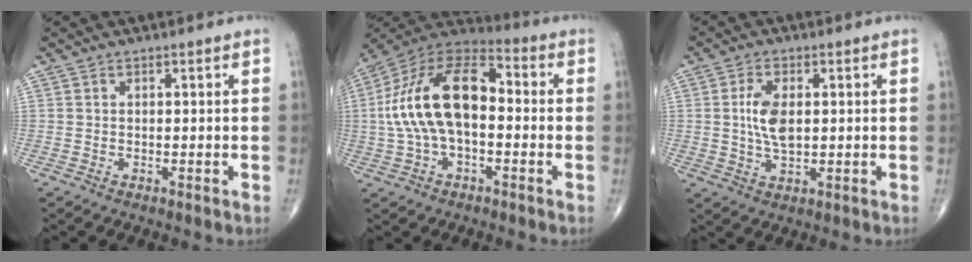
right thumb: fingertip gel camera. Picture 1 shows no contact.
{"total": 18.6, "force": [-0.1, 9.9, 15.7], "torque": [-0.293, 0.046, -0.011]}
{"total": 6.6, "force": [0.7, 3.4, 5.7], "torque": [-0.113, -0.003, 0.013]}